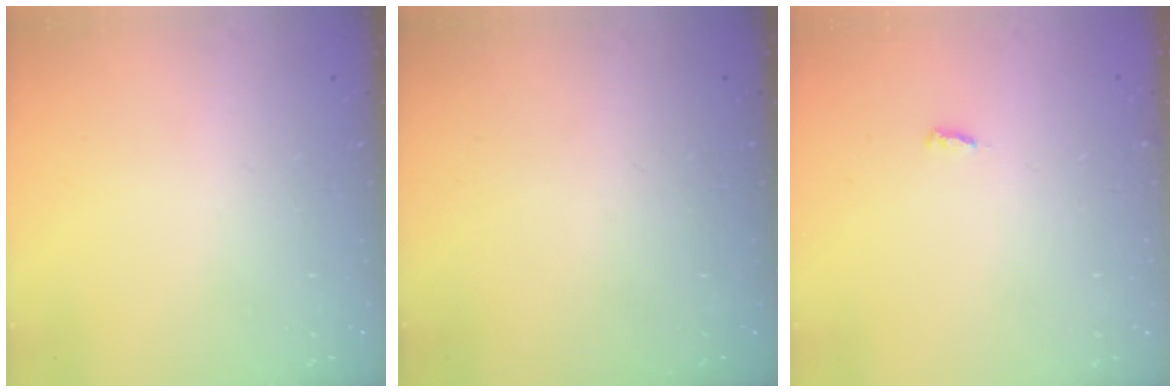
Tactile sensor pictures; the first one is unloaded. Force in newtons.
{"total": 0.0}
{"total": 3.0, "press": 3.0, "slide": 0.0}